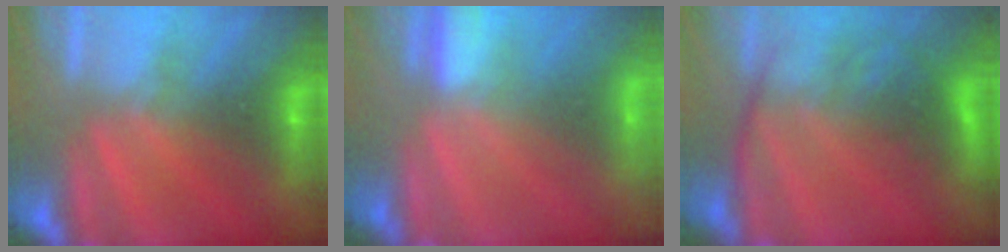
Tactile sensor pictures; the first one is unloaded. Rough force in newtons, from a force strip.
{"total": 2.8}
{"total": 6.8}